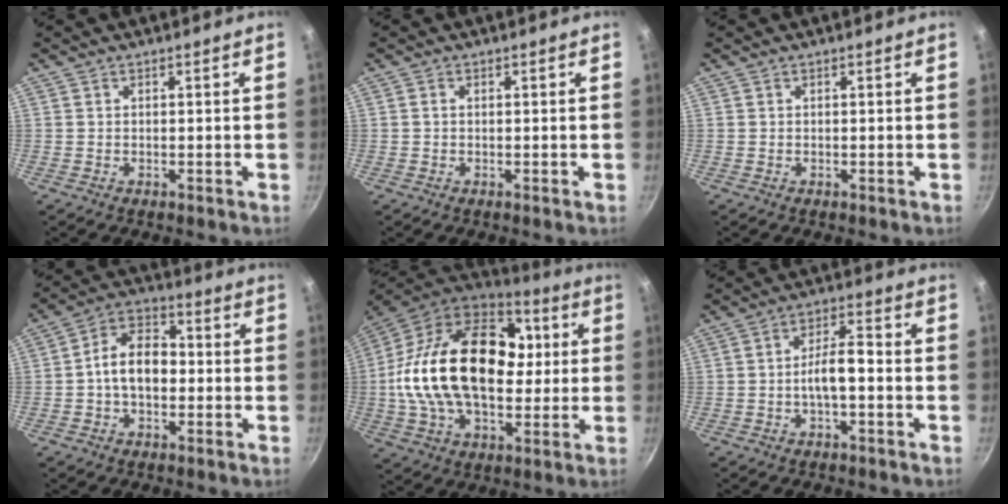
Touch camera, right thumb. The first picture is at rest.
{"total": 0.7, "force": [0.0, 0.5, 0.5], "torque": [-0.009, 0.004, -0.001]}
{"total": 0.0}
{"total": 9.9, "force": [-1.0, 6.7, 7.2], "torque": [-0.092, 0.035, -0.031]}
{"total": 31.4, "force": [2.5, 19.9, 24.2], "torque": [-0.412, 0.036, 0.032]}
{"total": 6.2, "force": [-1.5, 2.2, 5.6], "torque": [-0.093, 0.033, -0.030]}